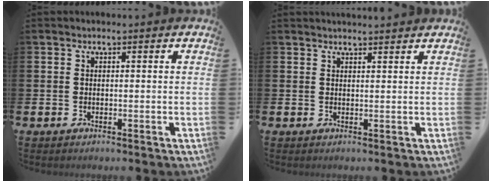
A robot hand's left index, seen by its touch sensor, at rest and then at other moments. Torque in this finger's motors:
{"motor_torque": [0.92, -1.22, 0.27, 0.06]}